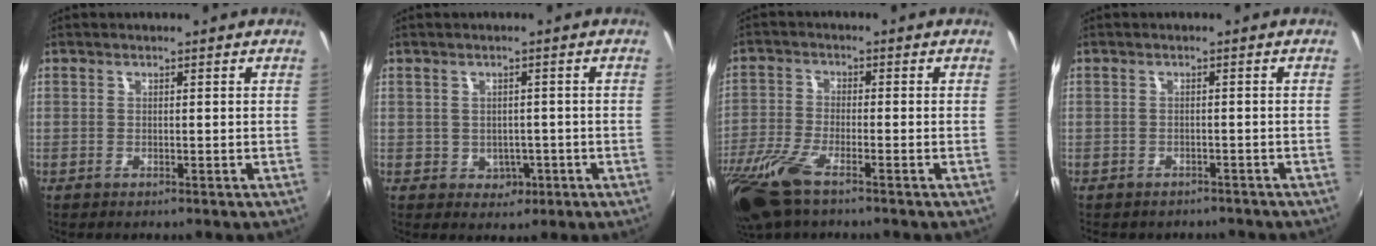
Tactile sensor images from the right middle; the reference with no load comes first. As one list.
[{"total": 2.3, "force": [-0.3, 2.1, 0.8], "torque": [-0.013, 0.001, 0.008]}, {"total": 11.9, "force": [-8.1, 3.1, 8.1], "torque": [-0.193, -0.042, -0.160]}, {"total": 2.9, "force": [-2.6, 1.1, 0.7], "torque": [-0.017, -0.013, -0.031]}]